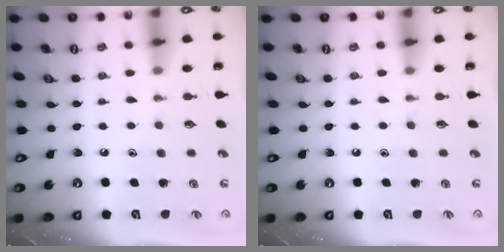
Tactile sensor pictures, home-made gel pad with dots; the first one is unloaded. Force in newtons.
{"total": 0.0}